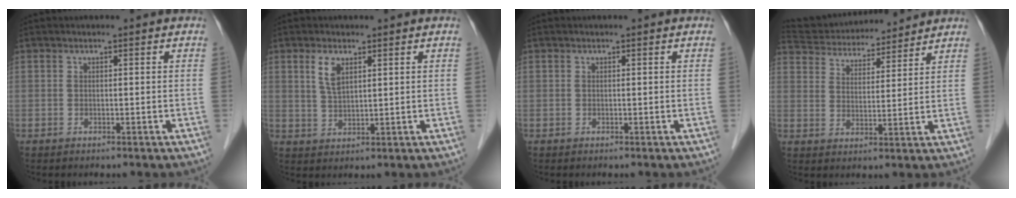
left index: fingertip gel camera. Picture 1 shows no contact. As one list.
[{"total": 3.7, "force": [1.8, 1.2, 3.0], "torque": [-0.064, 0.001, 0.040]}, {"total": 0.0}, {"total": 15.3, "force": [14.3, 3.4, 4.2], "torque": [-0.081, 0.034, 0.230]}]